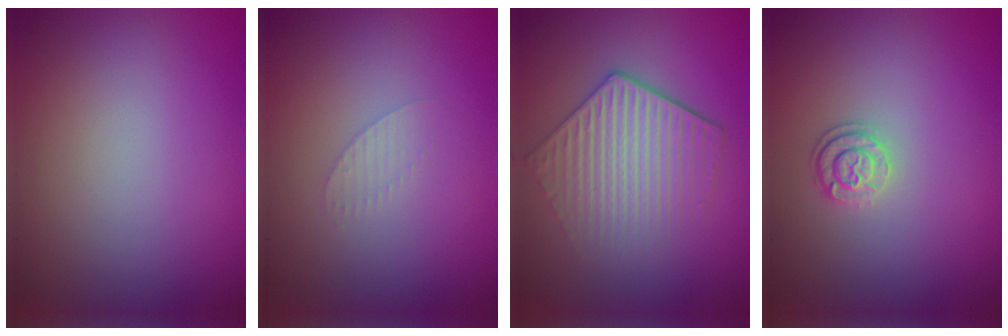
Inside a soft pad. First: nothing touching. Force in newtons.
{"total": 1.0, "press": 1.0, "slide": 0.1}
{"total": 5.0, "press": 4.0, "slide": 3.1}
{"total": 1.9, "press": 1.7, "slide": 0.9}